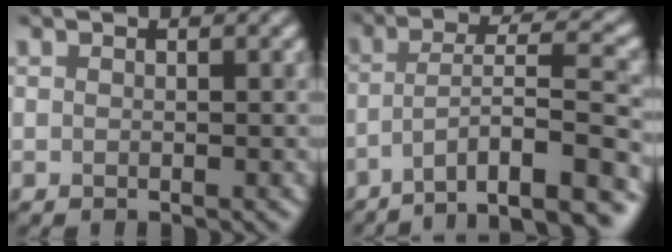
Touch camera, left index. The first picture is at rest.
{"total": 8.7, "force": [-5.1, 1.7, 6.8], "torque": [-0.110, 0.014, -0.069]}